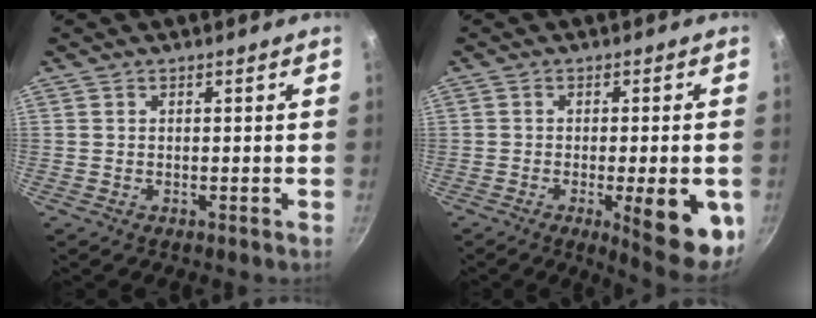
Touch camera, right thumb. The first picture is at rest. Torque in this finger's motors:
{"motor_torque": [1.59, 1.71, 1.59, -0.28, 0.33]}